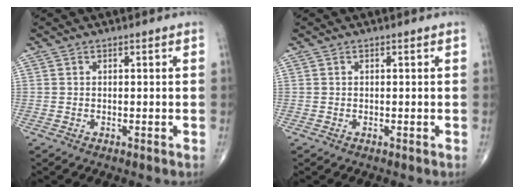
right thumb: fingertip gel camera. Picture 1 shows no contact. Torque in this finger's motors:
{"motor_torque": [0.00, -0.01, -0.03, 0.01, 0.02]}